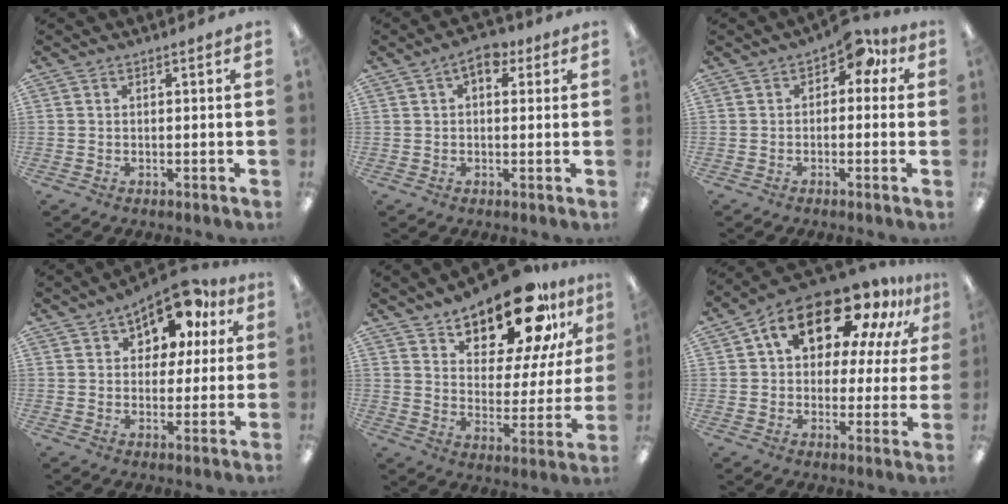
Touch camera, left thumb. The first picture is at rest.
{"total": 5.2, "force": [2.1, 3.0, 3.8], "torque": [-0.045, 0.000, 0.031]}
{"total": 6.2, "force": [2.6, 3.9, 4.1], "torque": [-0.055, -0.009, 0.041]}
{"total": 12.0, "force": [7.8, 7.0, 5.8], "torque": [-0.080, -0.043, 0.138]}
{"total": 19.0, "force": [14.9, 7.2, 9.5], "torque": [-0.148, -0.104, 0.251]}
{"total": 19.0, "force": [11.4, 9.9, 11.5], "torque": [-0.189, -0.058, 0.193]}